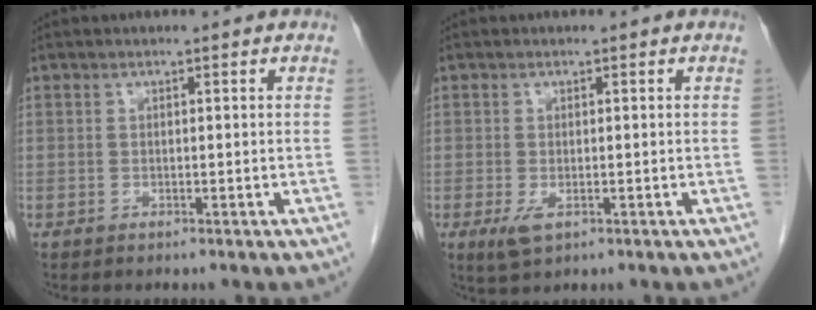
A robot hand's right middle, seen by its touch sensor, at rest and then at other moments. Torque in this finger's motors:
{"motor_torque": [0.72, -0.36, 0.25, 0.06]}